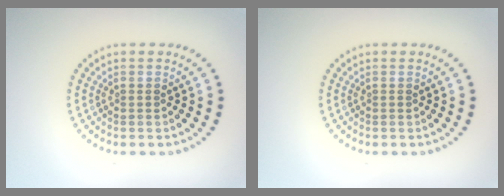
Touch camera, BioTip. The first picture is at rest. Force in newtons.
{"total": 0.0}